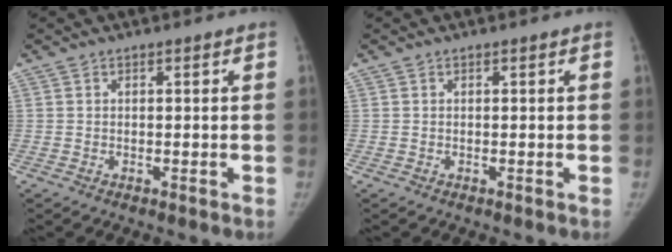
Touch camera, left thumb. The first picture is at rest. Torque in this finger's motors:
{"motor_torque": [0.05, -0.03, 0.08, -0.08, 0.03]}